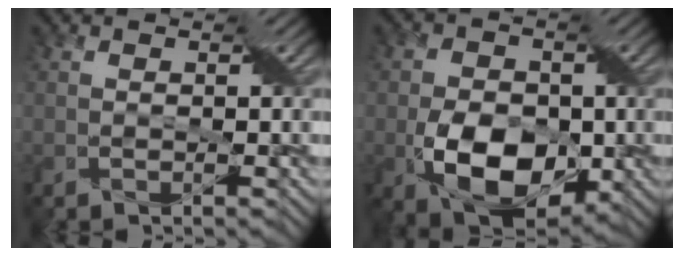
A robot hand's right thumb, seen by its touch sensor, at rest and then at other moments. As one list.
[{"total": 10.2, "force": [-2.5, 6.8, 7.2], "torque": [-0.146, -0.021, -0.040]}]